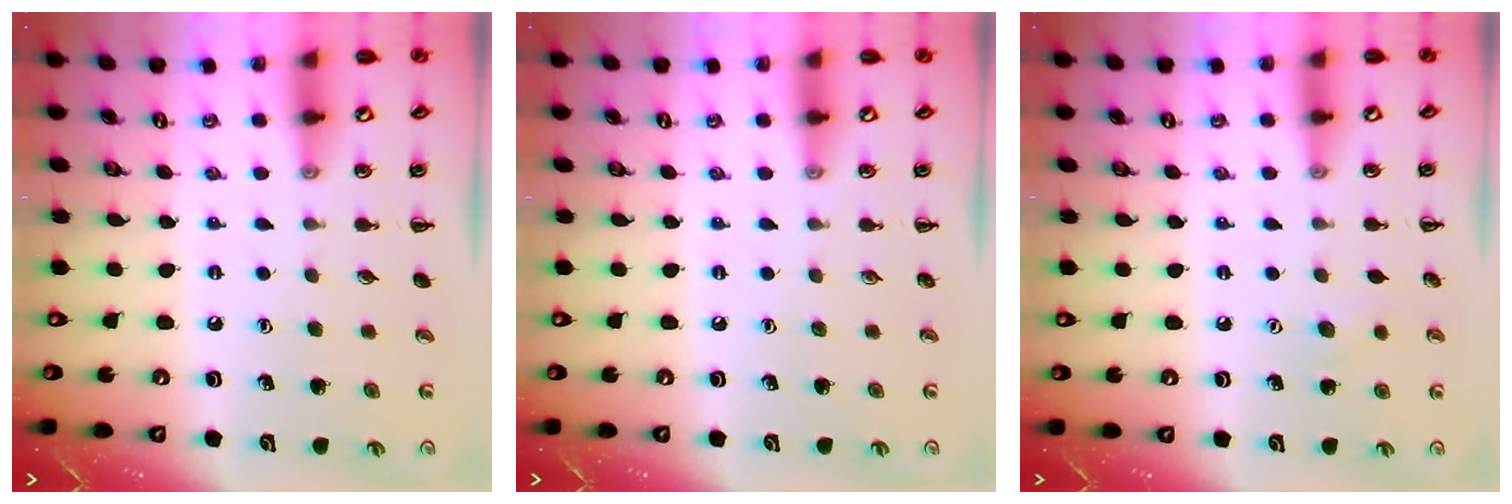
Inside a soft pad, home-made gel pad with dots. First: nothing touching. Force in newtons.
{"total": 0.0}
{"total": 4.4, "press": 4.3, "slide": 0.9}